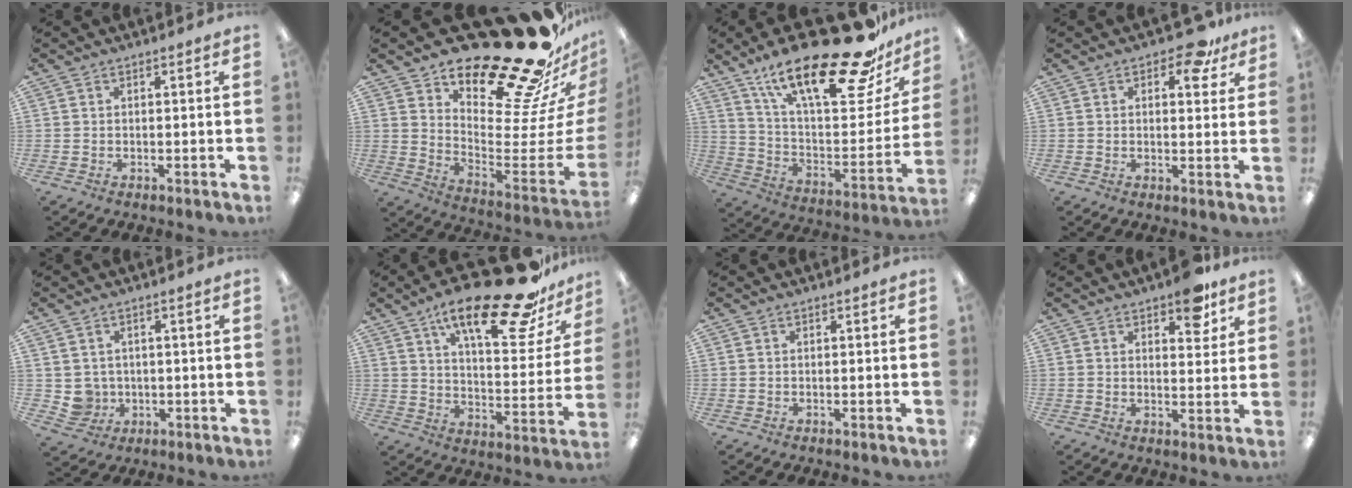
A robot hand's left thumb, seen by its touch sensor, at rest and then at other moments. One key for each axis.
{"total": 27.0, "fx": 22.4, "fy": 8.4, "fz": 12.6, "tx": -0.123, "ty": -0.198, "tz": 0.384}
{"total": 27.3, "fx": 19.0, "fy": 8.8, "fz": 17.5, "tx": -0.265, "ty": -0.122, "tz": 0.314}
{"total": 8.1, "fx": 4.7, "fy": 4.0, "fz": 5.2, "tx": -0.056, "ty": -0.018, "tz": 0.075}
{"total": 4.2, "fx": 0.7, "fy": 4.1, "fz": 0.6, "tx": -0.022, "ty": 0.001, "tz": 0.014}
{"total": 24.3, "fx": 16.8, "fy": 7.0, "fz": 16.1, "tx": -0.239, "ty": -0.105, "tz": 0.270}
{"total": 0.0}
{"total": 7.2, "fx": 5.1, "fy": 3.1, "fz": 4.0, "tx": -0.042, "ty": -0.025, "tz": 0.085}